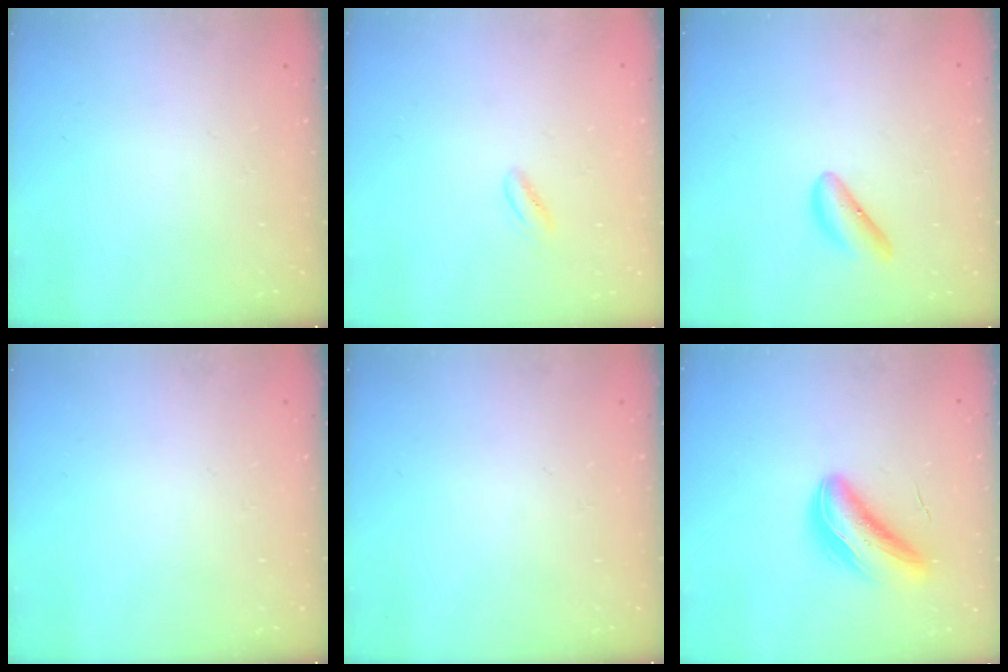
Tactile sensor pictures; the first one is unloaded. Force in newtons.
{"total": 2.7, "press": 2.6, "slide": 0.8}
{"total": 6.2, "press": 6.1, "slide": 0.5}
{"total": 0.0}
{"total": 0.0}
{"total": 7.3, "press": 7.0, "slide": 2.0}